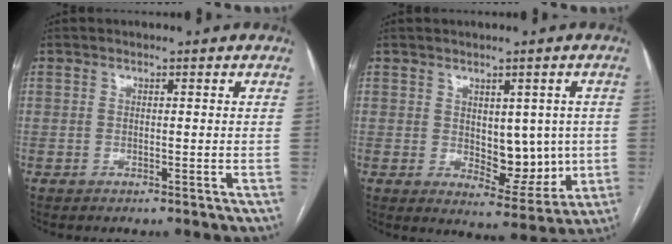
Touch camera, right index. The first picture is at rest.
{"total": 7.5, "force": [0.0, 4.0, 6.3], "torque": [-0.073, -0.002, 0.016]}